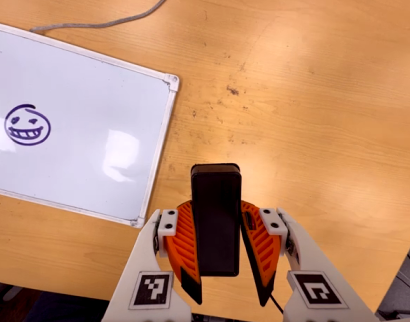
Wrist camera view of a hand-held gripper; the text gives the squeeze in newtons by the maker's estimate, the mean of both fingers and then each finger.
{"total": 9.5, "left": 7.9, "right": 11.2}